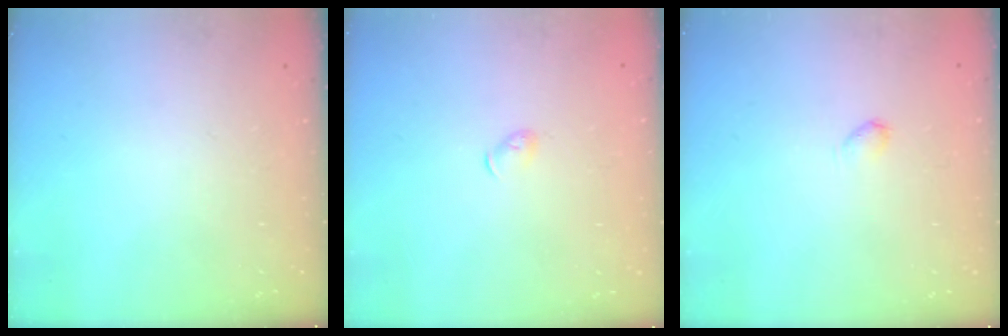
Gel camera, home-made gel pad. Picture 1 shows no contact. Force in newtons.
{"total": 3.3, "press": 3.2, "slide": 0.6}
{"total": 2.2, "press": 2.2, "slide": 0.4}